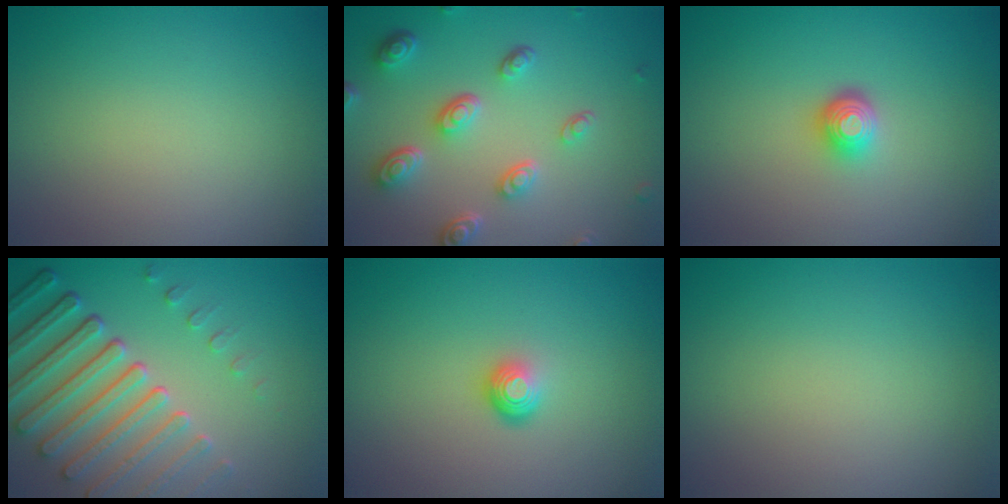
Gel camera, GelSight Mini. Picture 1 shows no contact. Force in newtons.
{"total": 5.3, "press": 3.9, "slide": 3.6}
{"total": 2.0, "press": 1.5, "slide": 1.4}
{"total": 7.4, "press": 5.6, "slide": 4.9}
{"total": 1.9, "press": 1.3, "slide": 1.4}
{"total": 0.0}